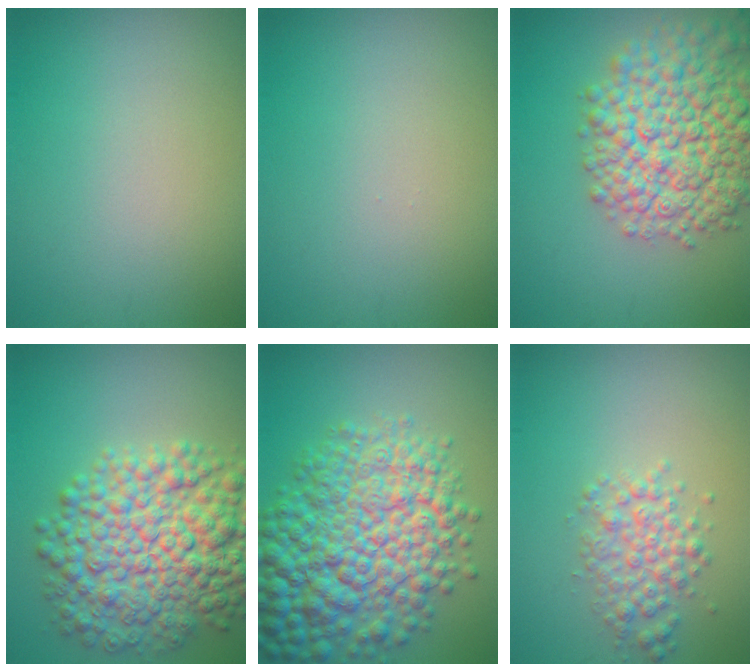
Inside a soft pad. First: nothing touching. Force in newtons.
{"total": 0.0}
{"total": 11.0, "press": 11.0, "slide": 0.5}
{"total": 10.1, "press": 10.1, "slide": 0.1}
{"total": 11.6, "press": 11.6, "slide": 0.2}
{"total": 3.0, "press": 3.0, "slide": 0.1}